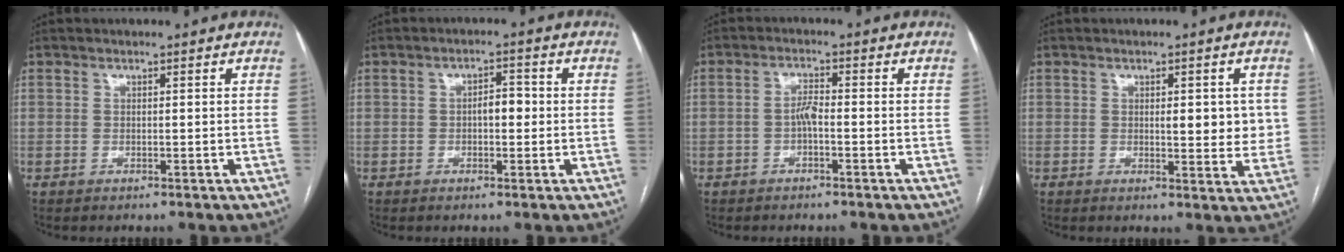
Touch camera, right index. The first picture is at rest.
{"total": 3.1, "force": [-0.2, 1.5, 2.7], "torque": [-0.039, 0.009, -0.004]}
{"total": 2.3, "force": [-0.7, 0.6, 2.2], "torque": [-0.038, 0.005, -0.011]}
{"total": 5.5, "force": [0.8, 2.1, 5.0], "torque": [-0.056, -0.005, 0.008]}